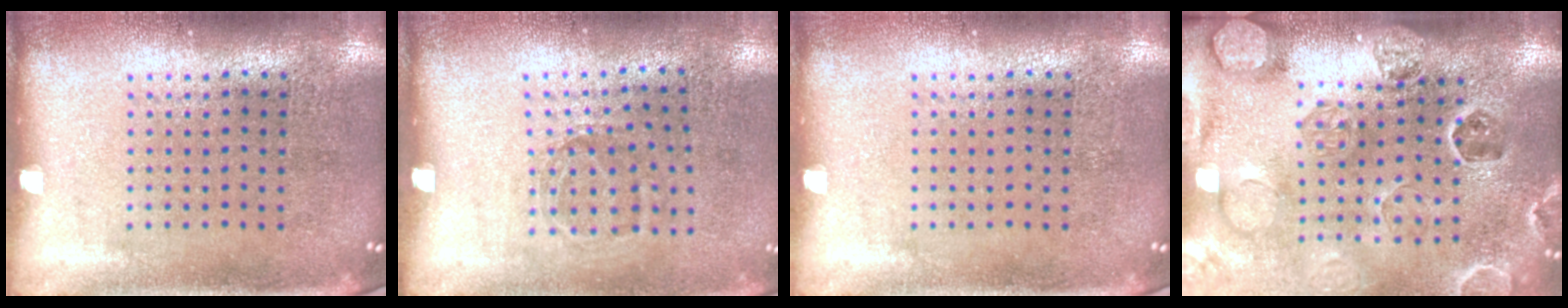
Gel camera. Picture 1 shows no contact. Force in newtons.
{"total": 1.1, "press": 0.8, "slide": 0.7}
{"total": 0.0}
{"total": 2.7, "press": 2.7, "slide": 0.3}